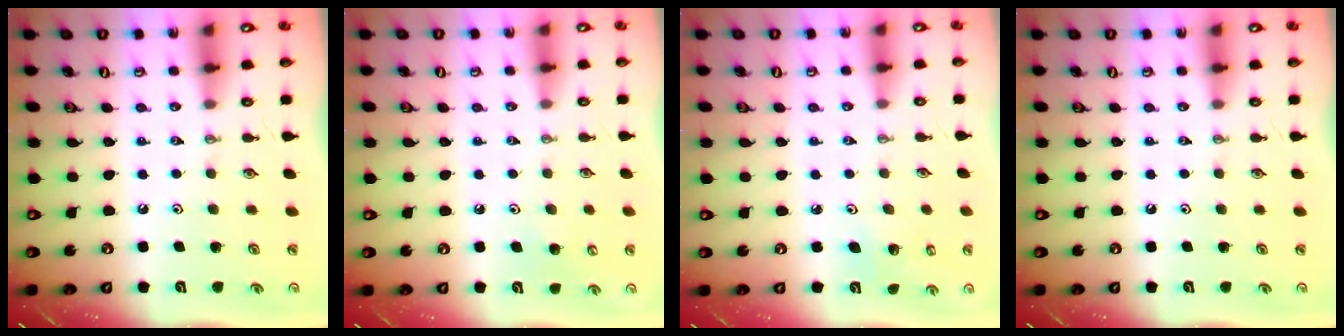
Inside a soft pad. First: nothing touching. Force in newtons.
{"total": 5.4, "press": 5.4, "slide": 0.7}
{"total": 4.2, "press": 4.1, "slide": 0.9}
{"total": 0.0}